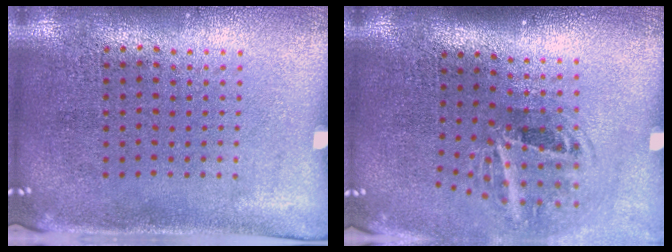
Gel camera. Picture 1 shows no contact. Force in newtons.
{"total": 2.0, "press": 1.1, "slide": 1.6}